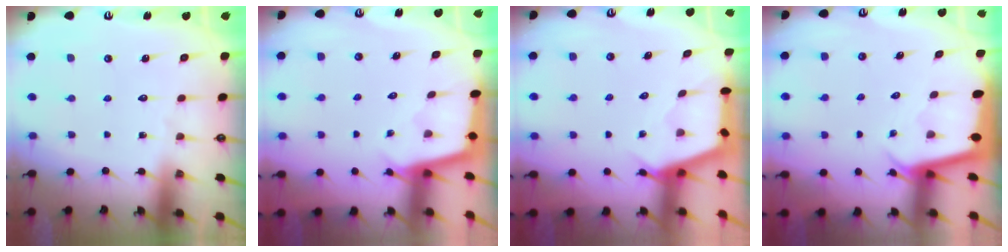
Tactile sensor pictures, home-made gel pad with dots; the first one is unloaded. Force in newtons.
{"total": 2.4, "press": 2.4, "slide": 0.2}
{"total": 3.0, "press": 3.0, "slide": 0.4}
{"total": 2.2, "press": 2.2, "slide": 0.1}